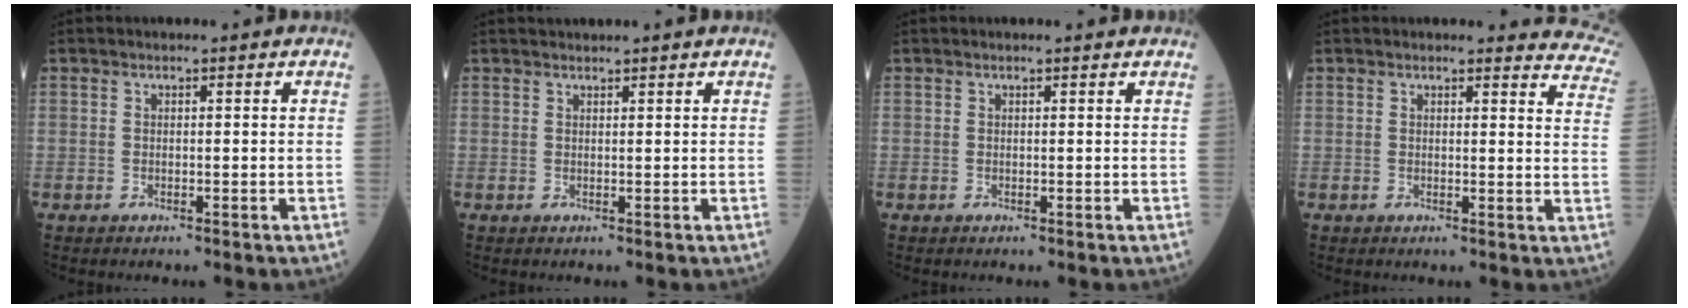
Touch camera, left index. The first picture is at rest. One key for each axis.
{"total": 1.3, "fx": 1.3, "fy": -0.2, "fz": 0.2, "tx": -0.001, "ty": 0.015, "tz": 0.022}
{"total": 0.6, "fx": 0.5, "fy": 0.0, "fz": 0.2, "tx": -0.009, "ty": -0.002, "tz": 0.000}
{"total": 9.8, "fx": 9.6, "fy": 1.8, "fz": 0.9, "tx": 0.035, "ty": -0.074, "tz": 0.054}